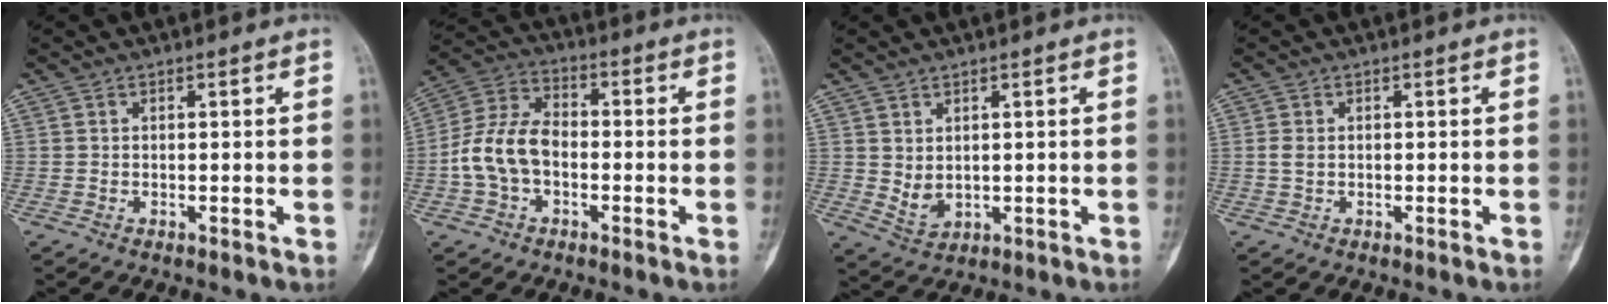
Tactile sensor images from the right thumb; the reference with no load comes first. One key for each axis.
{"total": 10.9, "fx": -2.1, "fy": 7.4, "fz": 7.8, "tx": -0.152, "ty": 0.037, "tz": -0.049}
{"total": 3.8, "fx": 0.5, "fy": 2.5, "fz": 2.7, "tx": -0.038, "ty": -0.010, "tz": 0.023}
{"total": 1.5, "fx": -0.1, "fy": 1.1, "fz": 1.1, "tx": -0.024, "ty": 0.000, "tz": -0.003}